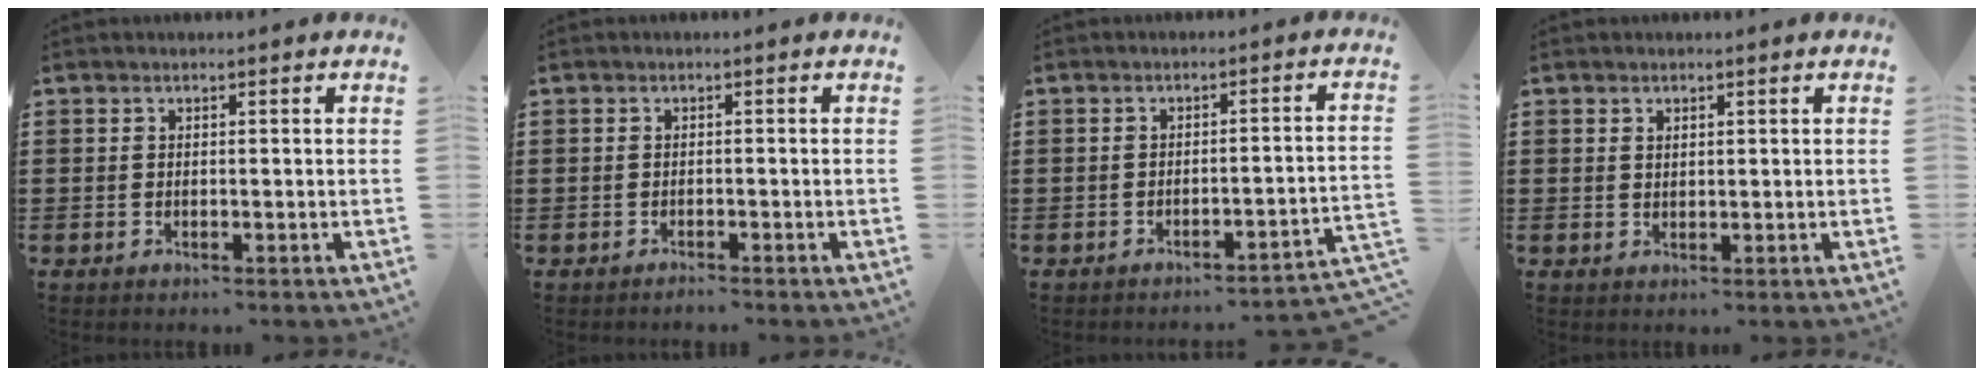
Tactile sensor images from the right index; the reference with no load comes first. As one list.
[{"total": 0.7, "force": [-0.7, 0.0, 0.1], "torque": [-0.004, 0.000, -0.015]}, {"total": 2.6, "force": [-2.2, -0.3, 1.2], "torque": [-0.025, -0.006, -0.048]}, {"total": 1.0, "force": [0.8, 0.6, 0.2], "torque": [-0.006, 0.003, 0.016]}]